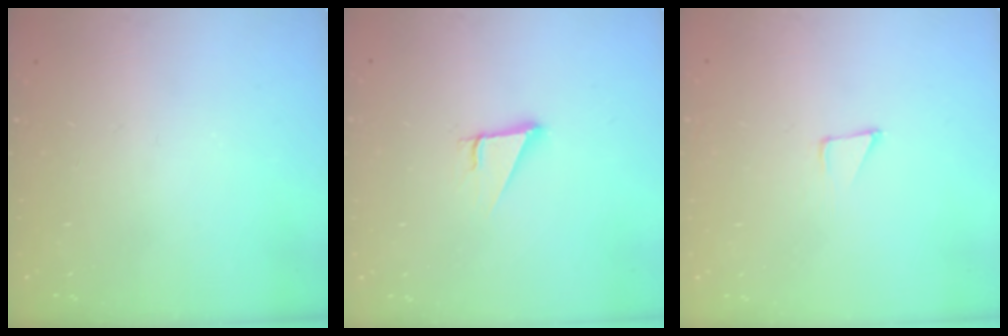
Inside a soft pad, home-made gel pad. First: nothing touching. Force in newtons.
{"total": 2.7, "press": 2.7, "slide": 0.3}
{"total": 3.1, "press": 3.1, "slide": 0.3}